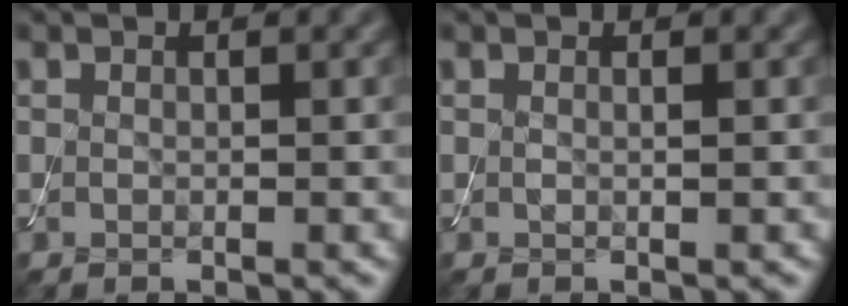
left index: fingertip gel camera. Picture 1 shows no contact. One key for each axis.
{"total": 0.5, "fx": 0.0, "fy": 0.1, "fz": 0.5, "tx": -0.008, "ty": -0.001, "tz": -0.001}